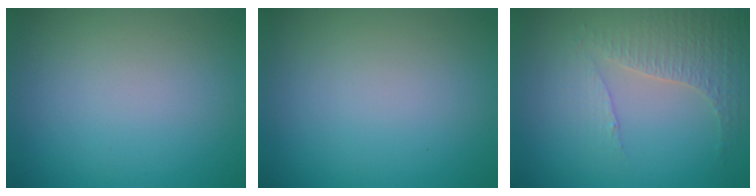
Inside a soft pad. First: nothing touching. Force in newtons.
{"total": 0.0}
{"total": 4.2, "press": 3.0, "slide": 2.9}